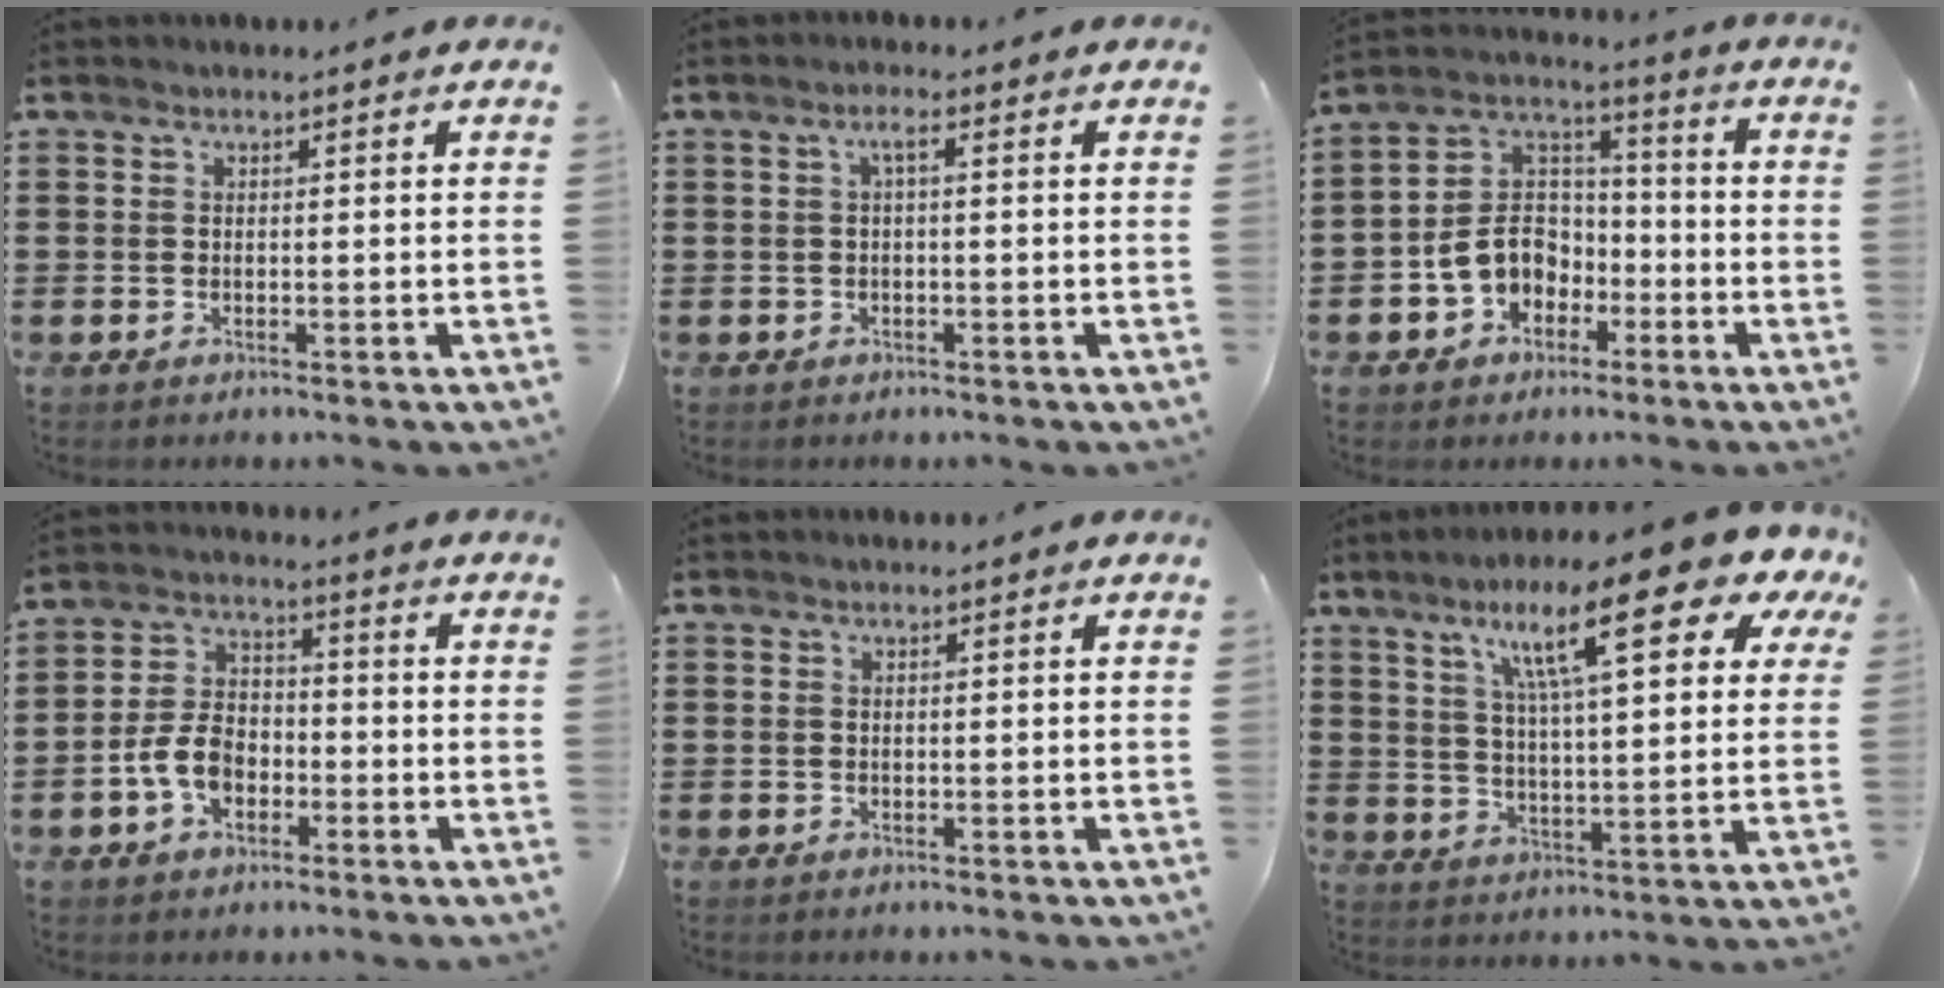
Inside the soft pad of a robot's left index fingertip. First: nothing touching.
{"total": 2.0, "force": [-0.3, 0.3, 2.0], "torque": [-0.038, 0.004, -0.008]}
{"total": 7.9, "force": [-3.0, 6.7, 3.1], "torque": [-0.095, 0.012, -0.063]}
{"total": 6.8, "force": [-2.7, 4.4, 4.4], "torque": [-0.113, 0.005, -0.059]}
{"total": 0.0}
{"total": 15.9, "force": [9.3, 2.8, 12.6], "torque": [-0.217, -0.029, 0.141]}